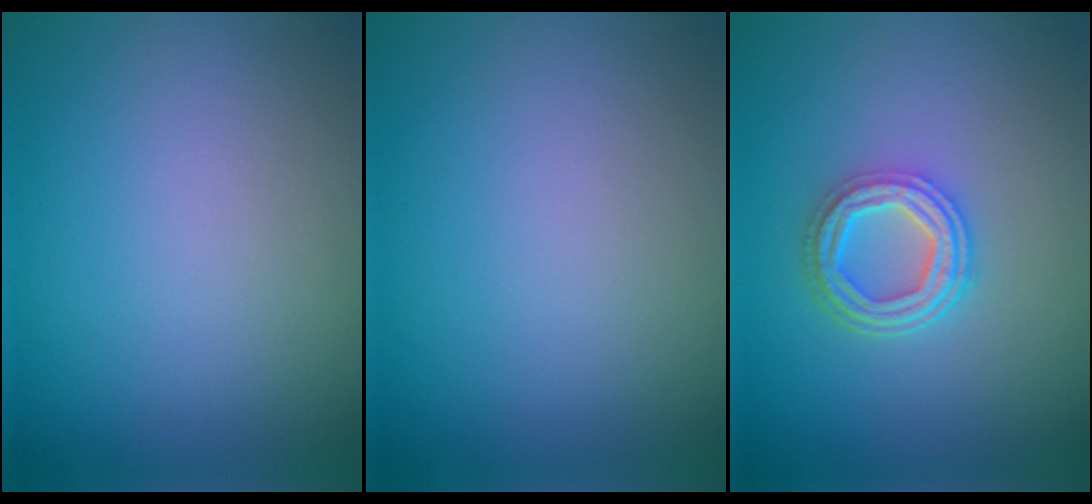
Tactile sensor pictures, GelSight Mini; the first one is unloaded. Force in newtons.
{"total": 0.0}
{"total": 4.2, "press": 3.2, "slide": 2.6}